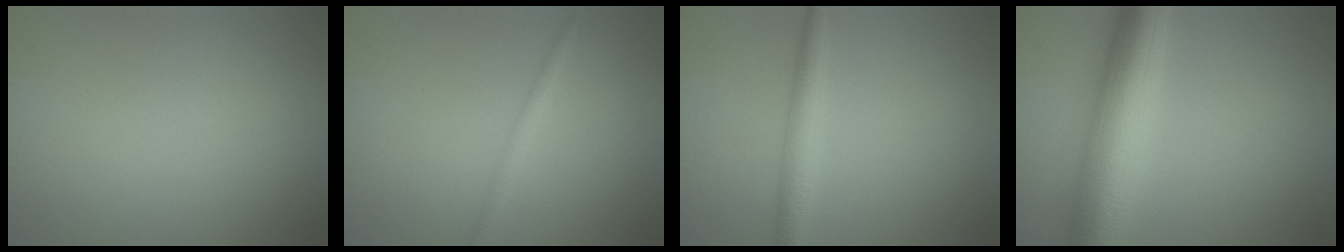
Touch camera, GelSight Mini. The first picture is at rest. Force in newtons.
{"total": 1.3, "press": 1.3, "slide": 0.0}
{"total": 2.6, "press": 2.6, "slide": 0.0}
{"total": 9.6, "press": 9.6, "slide": 0.1}